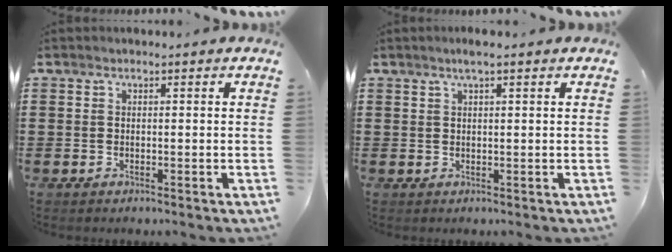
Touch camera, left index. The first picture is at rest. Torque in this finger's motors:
{"motor_torque": [1.10, -0.98, 0.04, 0.06]}